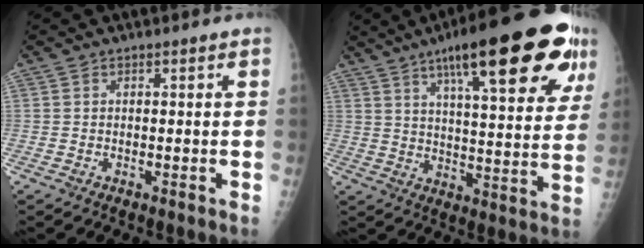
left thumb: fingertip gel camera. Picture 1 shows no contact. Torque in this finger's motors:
{"motor_torque": [1.49, 0.43, 1.95, -0.82, 0.42]}